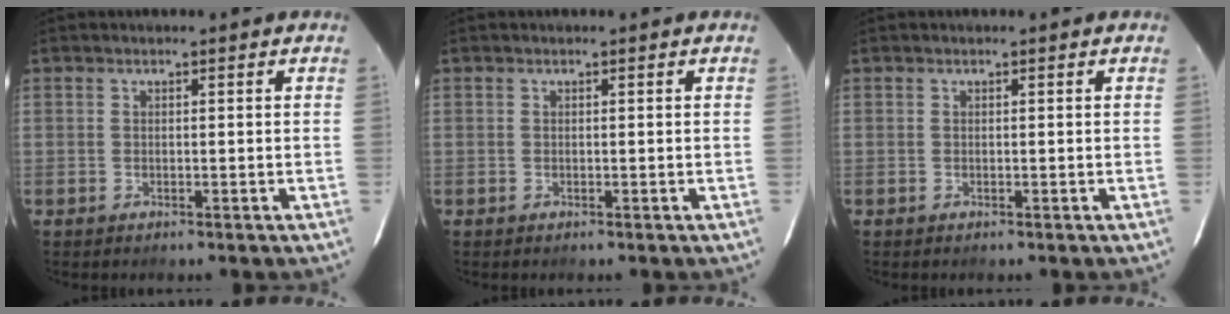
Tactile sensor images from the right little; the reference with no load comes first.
{"total": 0.0}
{"total": 0.0}